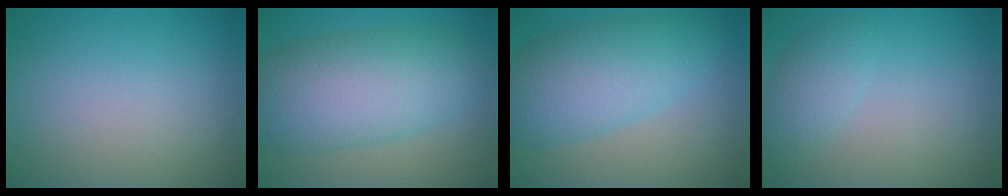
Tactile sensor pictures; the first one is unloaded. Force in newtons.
{"total": 9.5, "press": 9.5, "slide": 0.1}
{"total": 7.1, "press": 7.1, "slide": 0.1}
{"total": 2.3, "press": 2.3, "slide": 0.1}